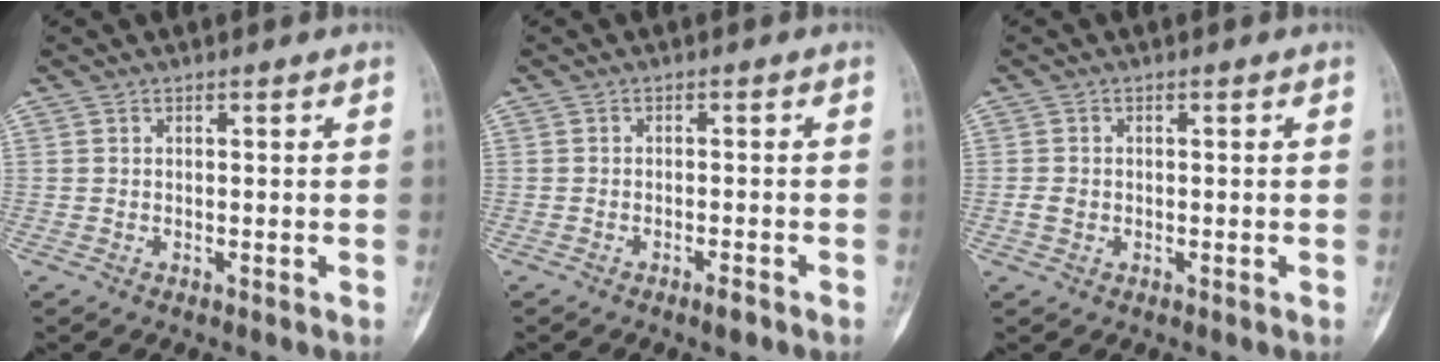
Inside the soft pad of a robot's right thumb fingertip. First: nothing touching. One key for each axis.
{"total": 1.9, "fx": -1.3, "fy": 0.4, "fz": 1.3, "tx": -0.024, "ty": 0.004, "tz": -0.022}
{"total": 1.7, "fx": -0.4, "fy": 1.4, "fz": 0.9, "tx": -0.018, "ty": 0.004, "tz": -0.006}